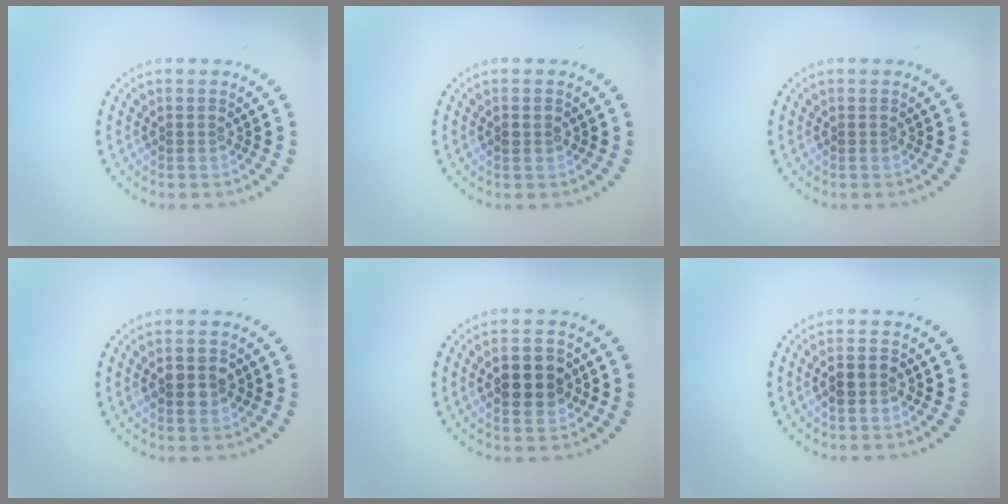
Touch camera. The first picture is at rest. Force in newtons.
{"total": 0.8, "press": 0.8, "slide": 0.1}
{"total": 0.0}
{"total": 2.9, "press": 2.9, "slide": 0.1}
{"total": 4.5, "press": 4.5, "slide": 0.1}
{"total": 1.8, "press": 1.8, "slide": 0.4}